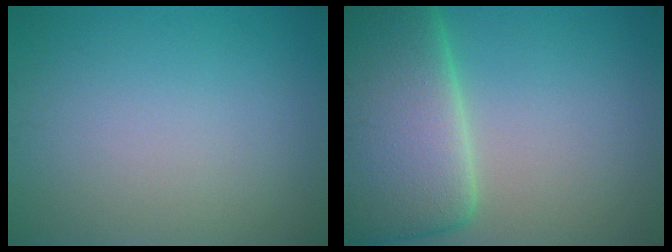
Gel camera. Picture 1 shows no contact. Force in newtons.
{"total": 12.5, "press": 12.5, "slide": 0.7}